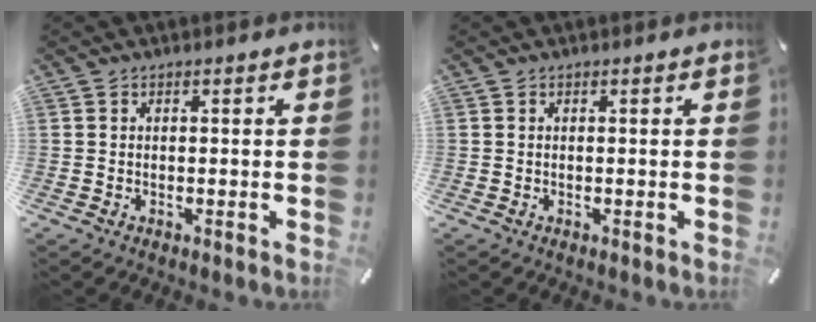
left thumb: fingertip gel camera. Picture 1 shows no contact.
{"total": 0.0}